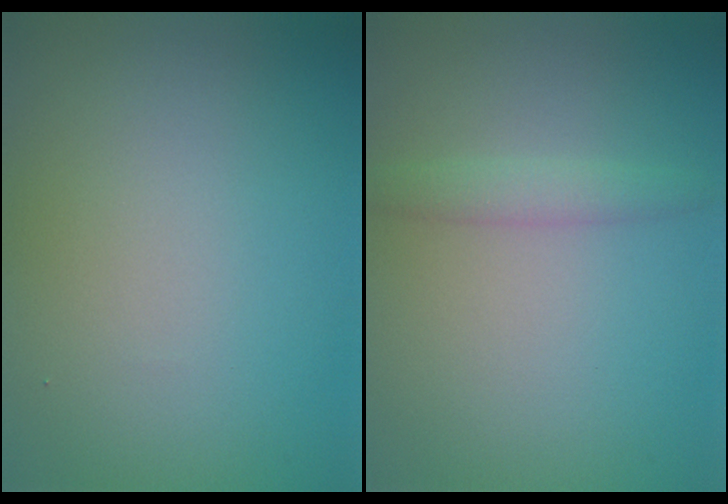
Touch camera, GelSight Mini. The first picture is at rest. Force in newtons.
{"total": 1.6, "press": 1.6, "slide": 0.1}